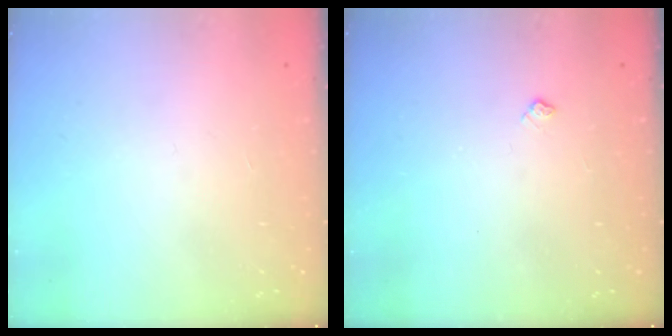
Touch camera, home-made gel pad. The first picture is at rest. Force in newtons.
{"total": 3.1, "press": 3.1, "slide": 0.4}